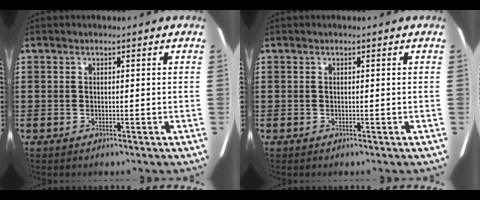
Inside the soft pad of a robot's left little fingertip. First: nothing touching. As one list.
[{"total": 0.0}]